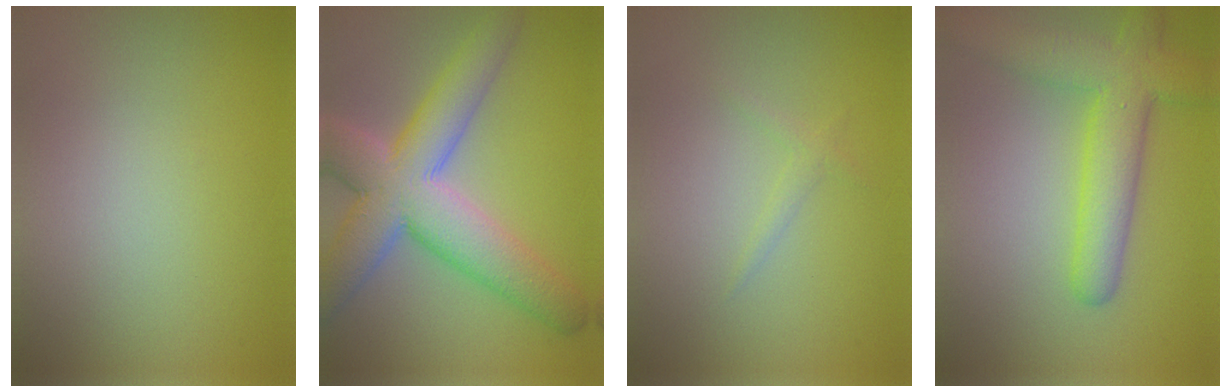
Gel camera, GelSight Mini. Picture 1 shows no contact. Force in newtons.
{"total": 9.8, "press": 9.8, "slide": 0.7}
{"total": 0.8, "press": 0.8, "slide": 0.0}
{"total": 6.0, "press": 6.0, "slide": 0.2}